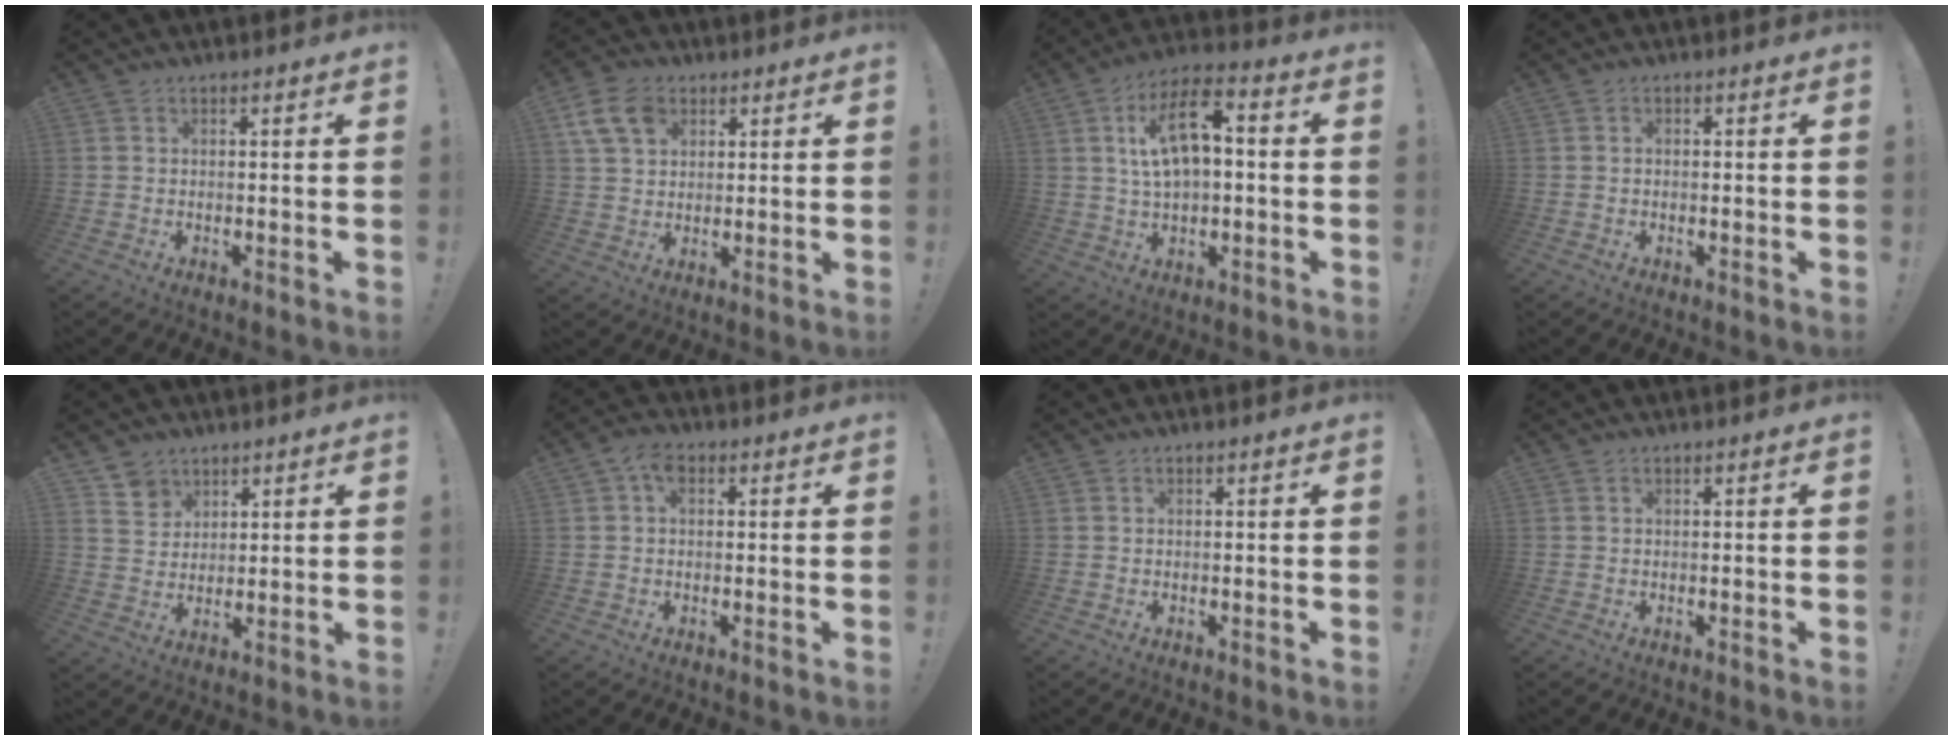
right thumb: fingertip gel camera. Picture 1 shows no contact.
{"total": 10.2, "force": [4.7, 7.3, 5.4], "torque": [-0.100, -0.008, 0.094]}
{"total": 13.2, "force": [2.4, 6.8, 11.0], "torque": [-0.176, 0.007, 0.044]}
{"total": 0.5, "force": [-0.3, 0.4, 0.0], "torque": [-0.008, 0.005, -0.005]}
{"total": 6.3, "force": [4.2, 4.7, 0.7], "torque": [0.000, -0.035, 0.080]}
{"total": 4.5, "force": [1.3, 2.9, 3.2], "torque": [-0.064, 0.010, 0.026]}
{"total": 0.0}
{"total": 0.0}